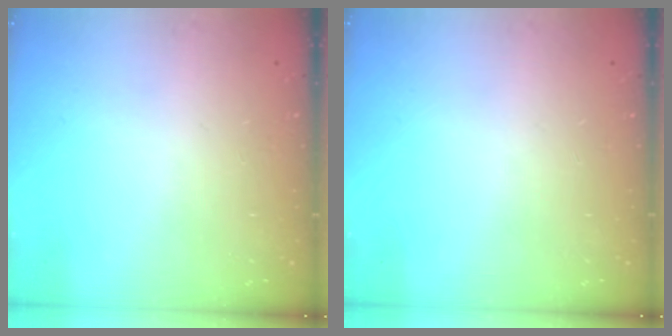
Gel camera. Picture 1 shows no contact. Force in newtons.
{"total": 0.0}